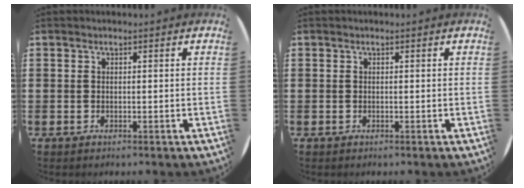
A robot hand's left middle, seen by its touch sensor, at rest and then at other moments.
{"total": 0.0}